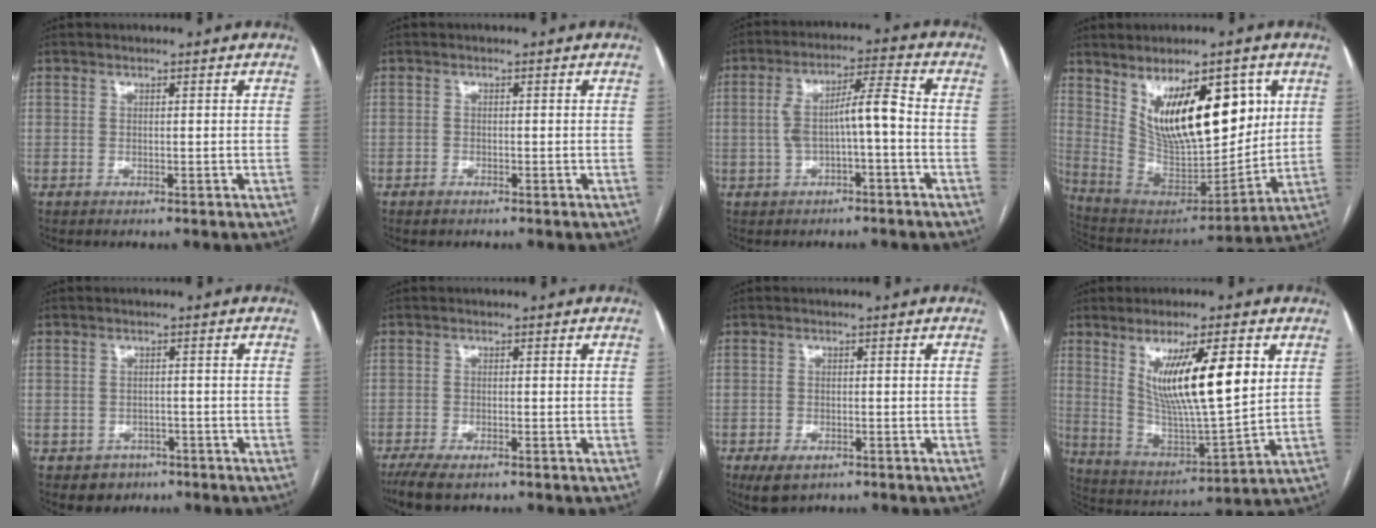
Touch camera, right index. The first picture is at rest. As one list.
[{"total": 0.9, "force": [-0.7, 0.4, 0.3], "torque": [-0.007, 0.000, -0.009]}, {"total": 7.5, "force": [-1.0, 1.2, 7.3], "torque": [-0.137, 0.033, -0.014]}, {"total": 18.6, "force": [6.8, 7.0, 15.8], "torque": [-0.260, 0.003, 0.132]}, {"total": 3.4, "force": [-1.7, 2.9, 0.3], "torque": [-0.001, 0.010, -0.018]}, {"total": 5.1, "force": [-3.7, 1.6, 3.1], "torque": [-0.058, -0.011, -0.061]}, {"total": 3.7, "force": [-2.2, 2.1, 2.1], "torque": [-0.041, -0.006, -0.029]}, {"total": 15.7, "force": [5.1, 2.1, 14.7], "torque": [-0.263, -0.011, 0.097]}]